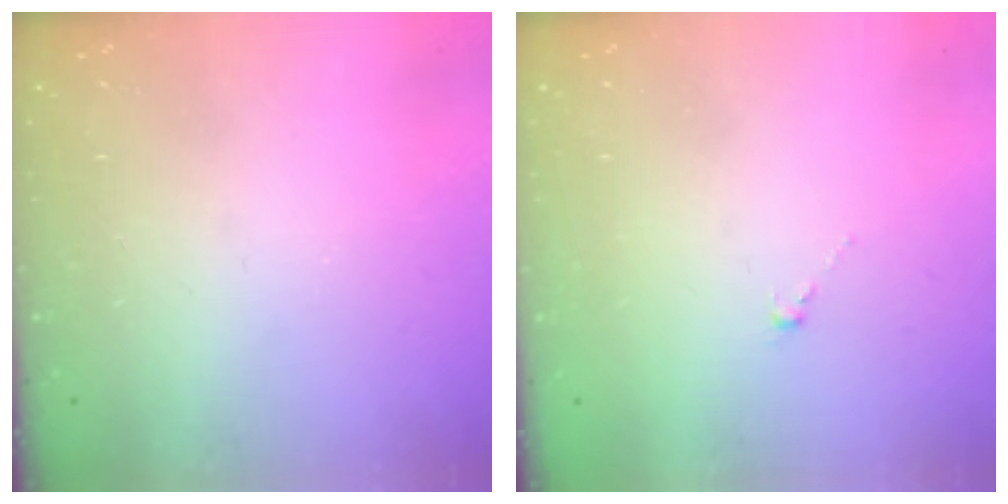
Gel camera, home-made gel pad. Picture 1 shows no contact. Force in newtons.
{"total": 0.0}